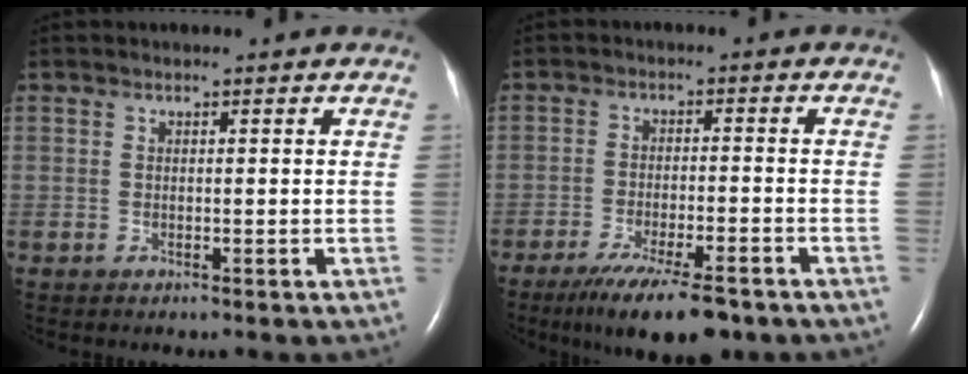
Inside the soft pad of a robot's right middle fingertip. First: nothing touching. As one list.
[{"total": 11.3, "force": [-8.3, 2.1, 7.4], "torque": [-0.122, -0.024, -0.132]}]